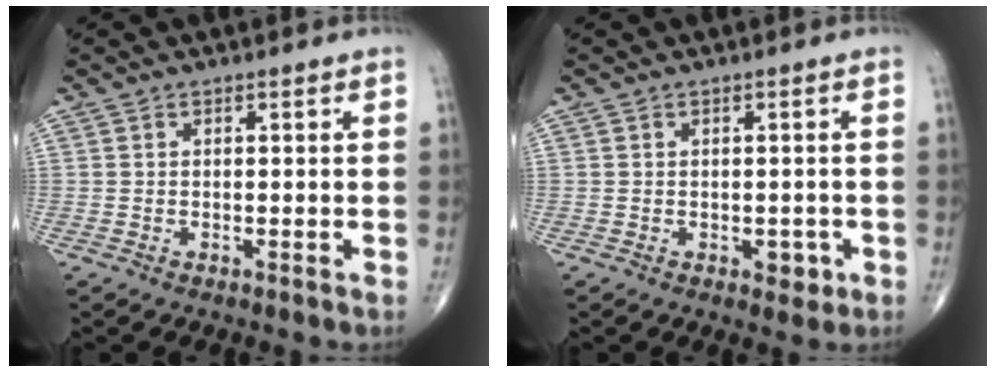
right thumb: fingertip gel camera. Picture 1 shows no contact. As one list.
[{"total": 2.4, "force": [-0.8, 1.6, 1.6], "torque": [-0.005, 0.002, -0.007]}]